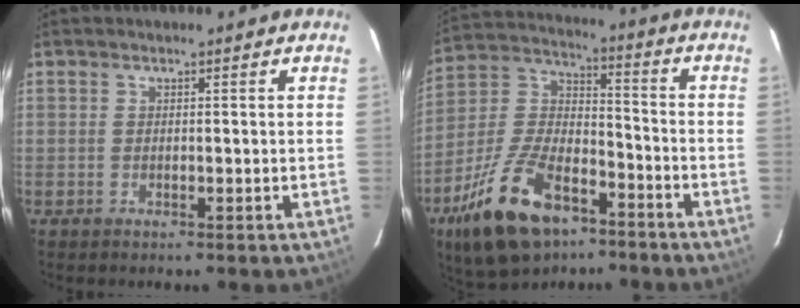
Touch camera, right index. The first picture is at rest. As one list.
[{"total": 19.8, "force": [-11.6, 9.7, 12.9], "torque": [-0.264, 0.002, -0.202]}]